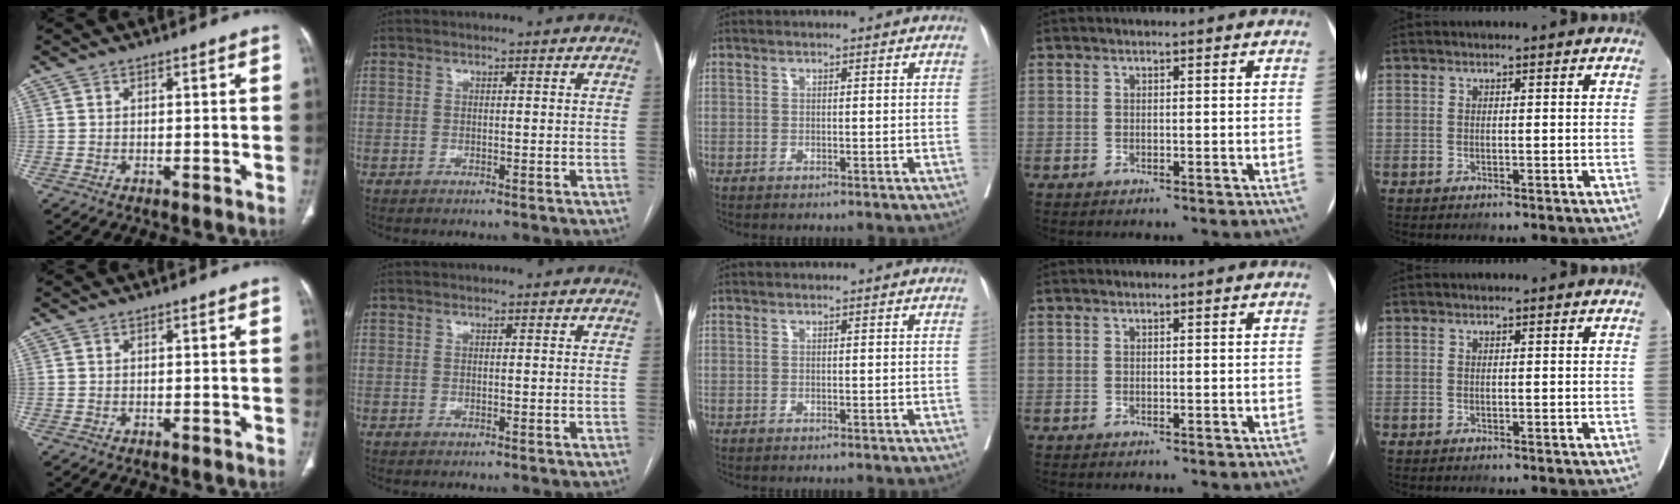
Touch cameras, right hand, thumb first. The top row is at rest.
{}